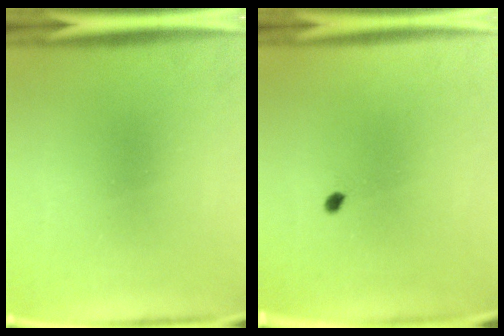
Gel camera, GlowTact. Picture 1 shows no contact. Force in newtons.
{"total": 0.8}